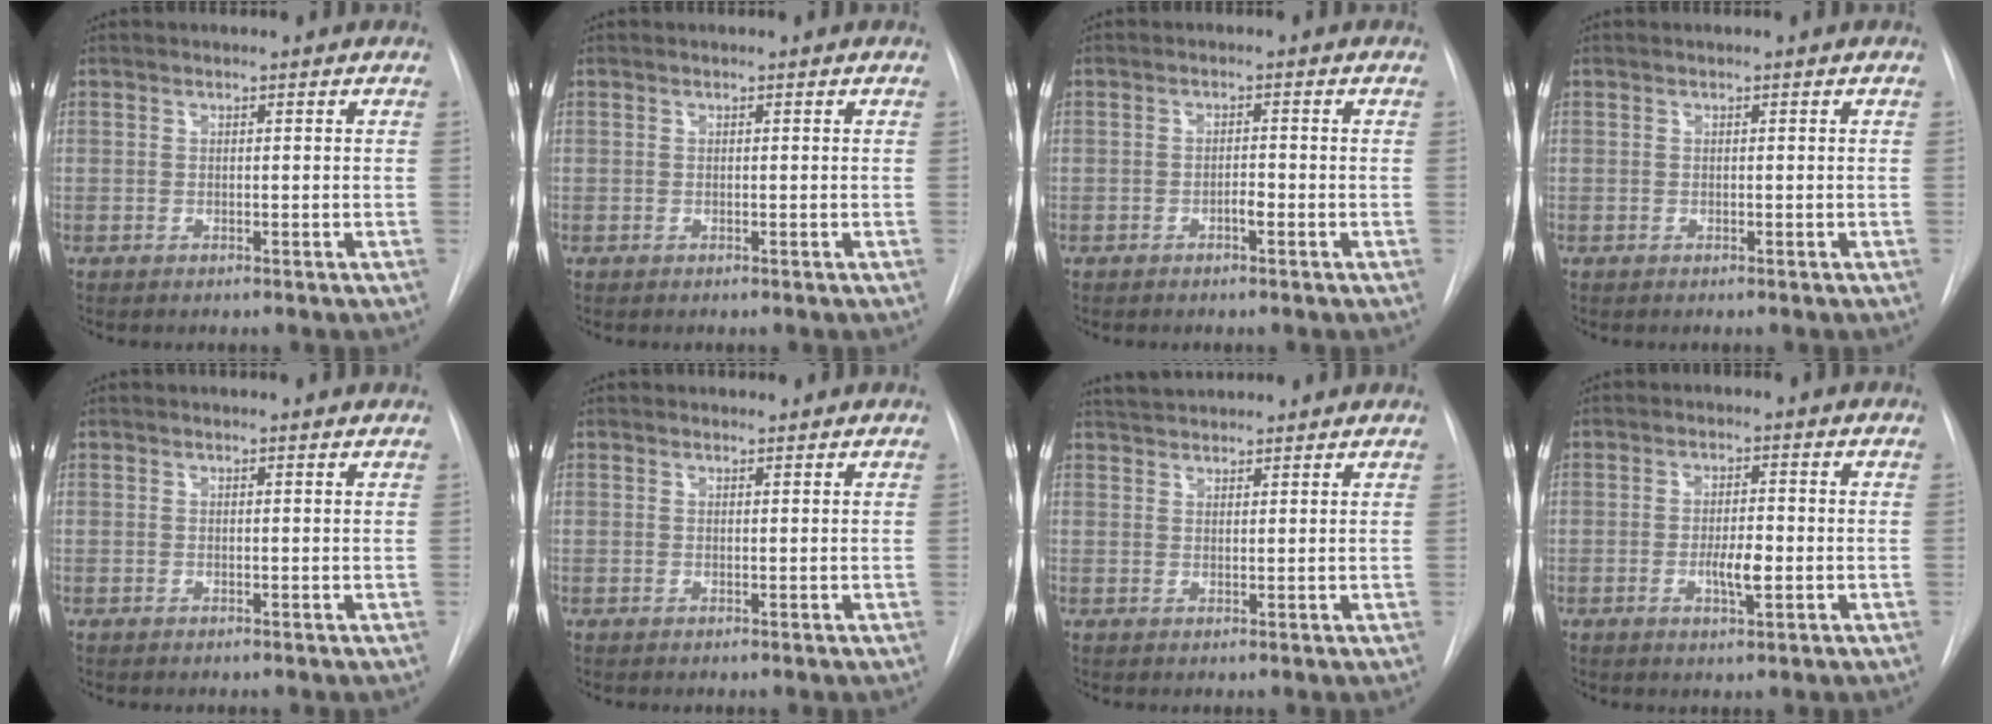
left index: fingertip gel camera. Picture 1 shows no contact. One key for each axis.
{"total": 0.0}
{"total": 1.3, "fx": -0.7, "fy": 0.3, "fz": 1.1, "tx": -0.017, "ty": 0.002, "tz": -0.013}
{"total": 0.0}
{"total": 2.4, "fx": 2.3, "fy": 0.5, "fz": 0.3, "tx": -0.012, "ty": 0.007, "tz": 0.018}
{"total": 0.8, "fx": 0.7, "fy": 0.3, "fz": -0.1, "tx": -0.006, "ty": -0.001, "tz": 0.010}
{"total": 6.4, "fx": 6.0, "fy": 1.2, "fz": 1.7, "tx": -0.029, "ty": 0.039, "tz": 0.093}
{"total": 3.8, "fx": -0.8, "fy": 1.0, "fz": 3.6, "tx": -0.063, "ty": -0.001, "tz": -0.011}